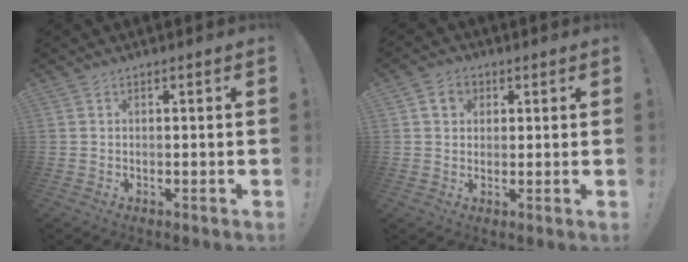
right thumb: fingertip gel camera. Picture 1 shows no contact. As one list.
[{"total": 5.2, "force": [2.0, 4.2, 2.4], "torque": [-0.036, 0.003, 0.038]}]